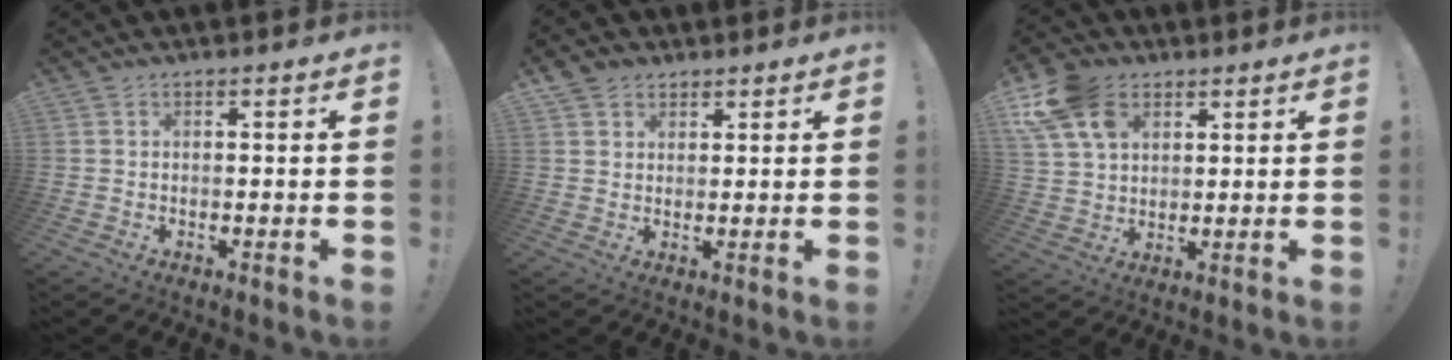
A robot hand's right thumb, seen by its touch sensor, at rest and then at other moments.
{"total": 4.2, "force": [2.6, 3.2, 0.7], "torque": [-0.007, -0.011, 0.048]}
{"total": 14.1, "force": [6.5, 9.9, 7.6], "torque": [-0.154, -0.024, 0.127]}